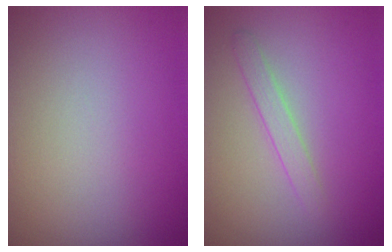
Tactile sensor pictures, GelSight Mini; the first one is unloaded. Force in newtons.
{"total": 1.4, "press": 1.4, "slide": 0.1}